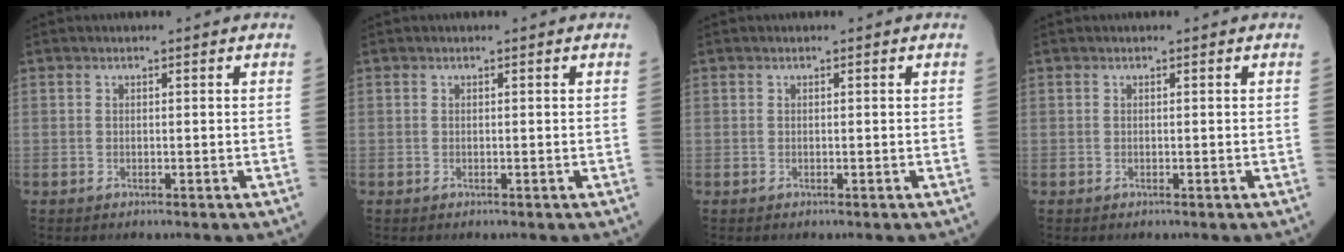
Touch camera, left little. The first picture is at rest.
{"total": 0.0}
{"total": 0.0}
{"total": 0.0}